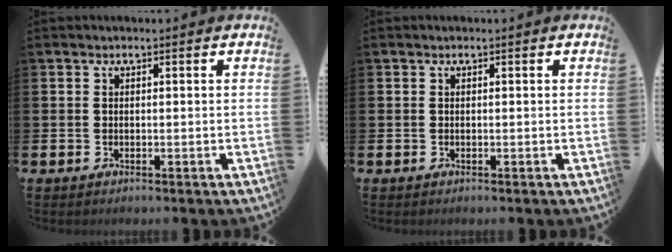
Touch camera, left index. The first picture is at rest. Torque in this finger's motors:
{"motor_torque": [0.00, 0.00, 0.00, 0.00]}